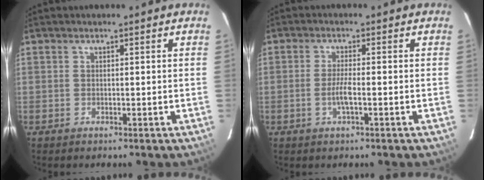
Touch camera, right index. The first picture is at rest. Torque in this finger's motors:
{"motor_torque": [0.28, 0.10, 0.17, 0.07]}